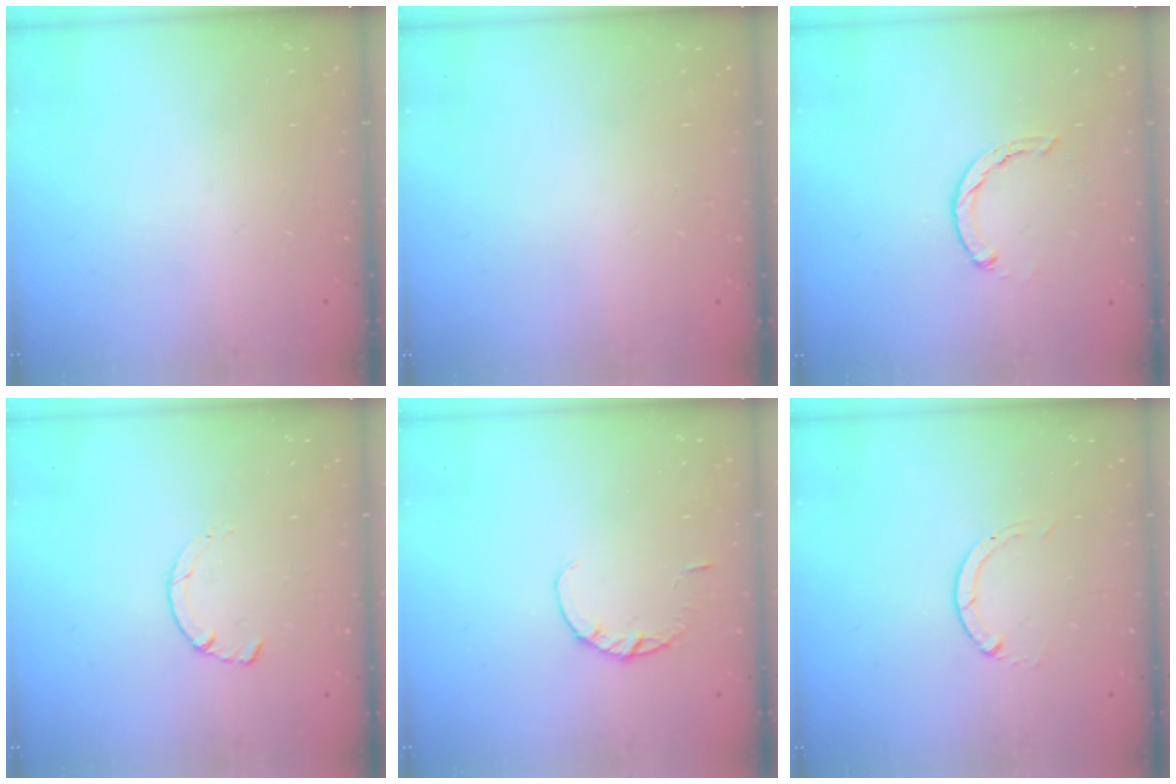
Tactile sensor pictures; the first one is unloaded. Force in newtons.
{"total": 2.4, "press": 2.4, "slide": 0.2}
{"total": 2.0, "press": 2.0, "slide": 0.4}
{"total": 1.4, "press": 1.4, "slide": 0.3}
{"total": 1.8, "press": 1.8, "slide": 0.3}
{"total": 0.0}